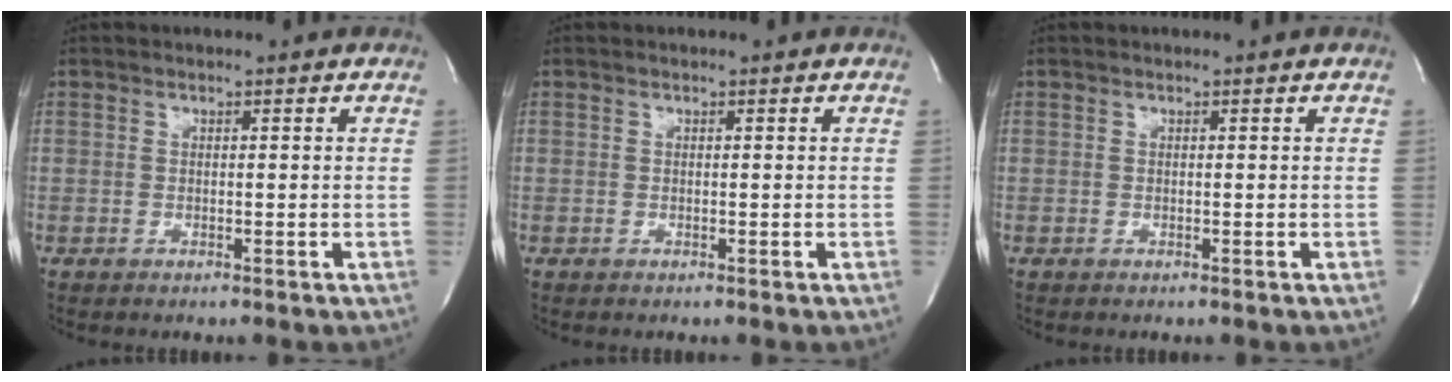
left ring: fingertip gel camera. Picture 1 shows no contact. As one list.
[{"total": 0.0}, {"total": 0.0}]